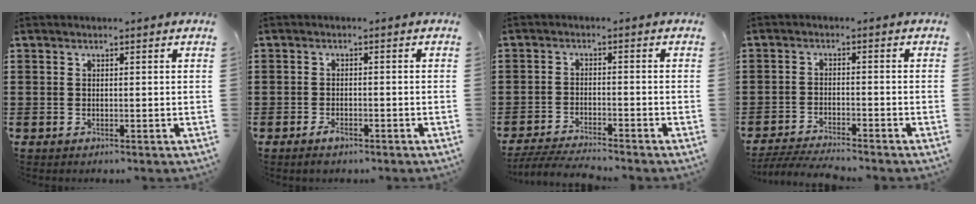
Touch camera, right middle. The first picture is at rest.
{"total": 1.7, "force": [-1.1, 0.8, 1.1], "torque": [-0.028, -0.003, -0.022]}
{"total": 3.9, "force": [-3.7, 0.0, 1.2], "torque": [-0.026, -0.006, -0.076]}
{"total": 3.7, "force": [-3.6, 0.0, 0.9], "torque": [-0.023, -0.005, -0.075]}